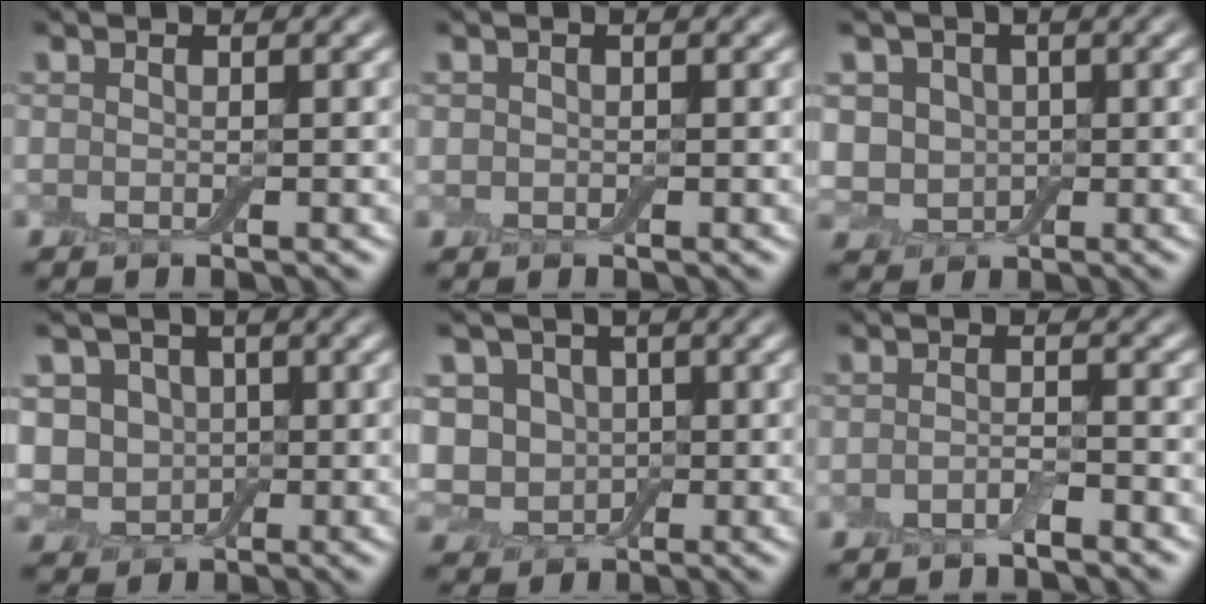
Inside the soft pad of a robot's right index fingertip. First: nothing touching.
{"total": 0.6, "force": [0.1, 0.6, -0.1], "torque": [0.006, -0.001, -0.001]}
{"total": 3.7, "force": [0.7, 3.4, 1.3], "torque": [-0.013, 0.011, -0.006]}
{"total": 5.8, "force": [1.2, 5.0, 2.6], "torque": [-0.031, 0.022, -0.014]}
{"total": 6.5, "force": [1.4, 5.6, 3.0], "torque": [-0.040, 0.024, -0.013]}
{"total": 1.4, "force": [-1.0, 0.3, 0.9], "torque": [-0.021, 0.003, -0.022]}